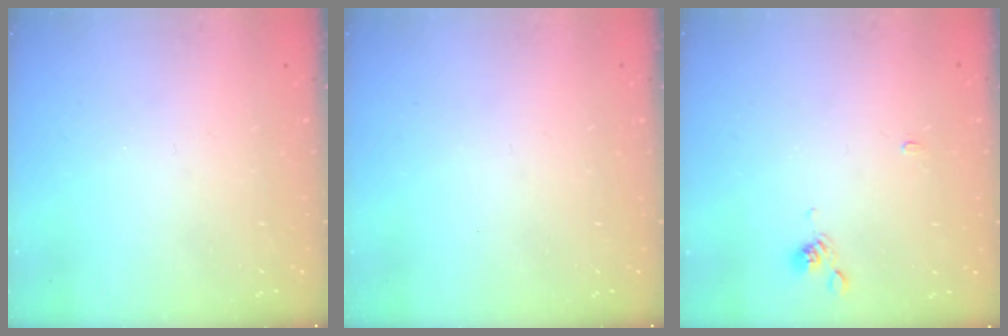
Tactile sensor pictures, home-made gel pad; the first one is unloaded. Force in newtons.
{"total": 0.0}
{"total": 3.0, "press": 3.0, "slide": 0.3}